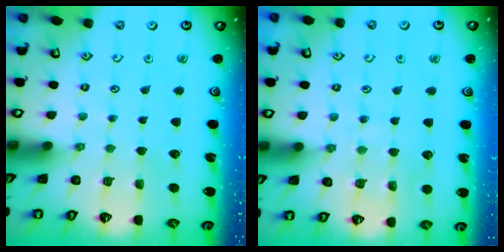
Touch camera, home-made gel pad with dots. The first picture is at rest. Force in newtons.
{"total": 6.5, "press": 6.5, "slide": 0.7}